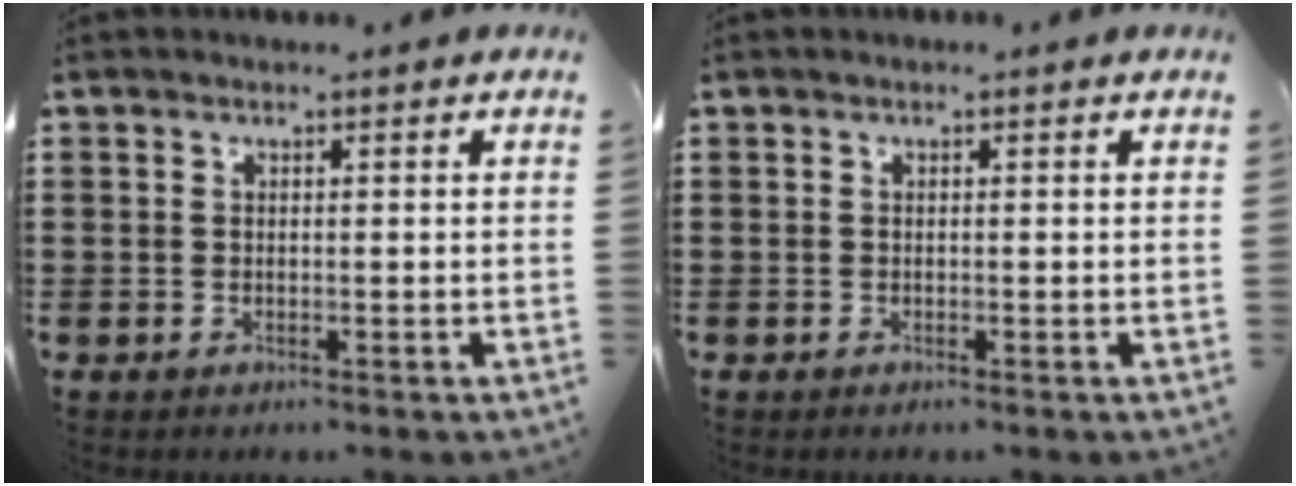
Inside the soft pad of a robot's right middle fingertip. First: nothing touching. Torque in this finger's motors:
{"motor_torque": [0.74, -0.49, 0.23, 0.06]}